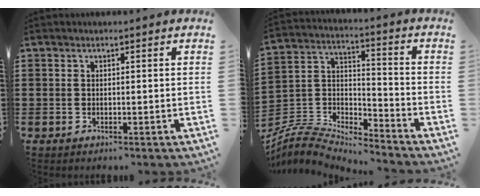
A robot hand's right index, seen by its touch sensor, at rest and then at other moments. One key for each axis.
{"total": 6.8, "fx": -6.6, "fy": 1.0, "fz": 1.2, "tx": -0.042, "ty": -0.004, "tz": -0.138}